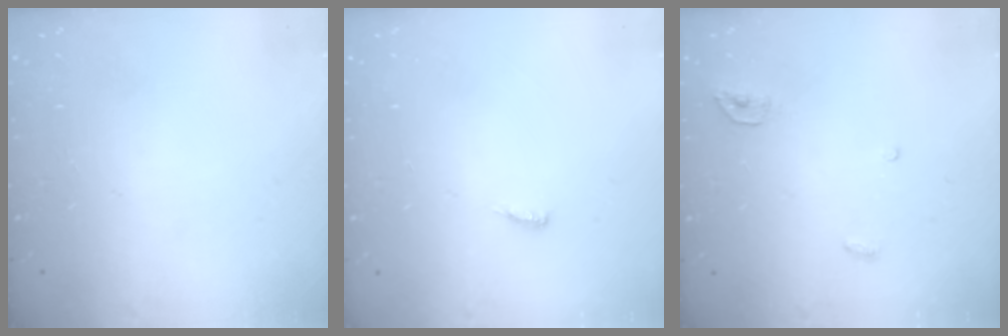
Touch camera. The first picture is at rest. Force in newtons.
{"total": 4.3, "press": 4.1, "slide": 1.3}
{"total": 3.5, "press": 3.5, "slide": 0.3}